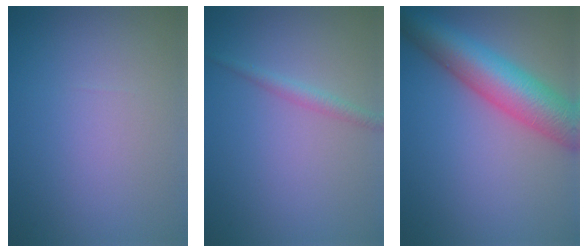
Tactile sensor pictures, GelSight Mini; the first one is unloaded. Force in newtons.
{"total": 1.4, "press": 1.4, "slide": 0.0}
{"total": 8.6, "press": 8.6, "slide": 0.3}